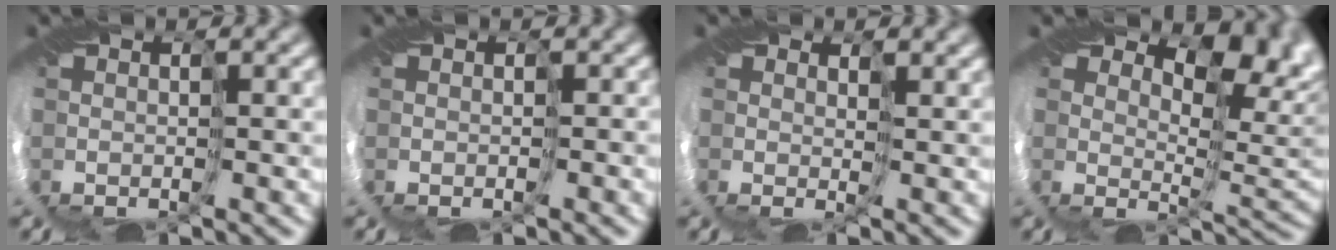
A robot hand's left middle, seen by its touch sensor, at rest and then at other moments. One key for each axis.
{"total": 1.3, "fx": -0.4, "fy": 1.2, "fz": 0.5, "tx": -0.001, "ty": -0.002, "tz": 0.004}
{"total": 1.2, "fx": 1.0, "fy": 0.3, "fz": 0.5, "tx": -0.009, "ty": 0.006, "tz": 0.015}
{"total": 7.6, "fx": 3.8, "fy": 4.0, "fz": 5.3, "tx": -0.071, "ty": -0.011, "tz": 0.078}